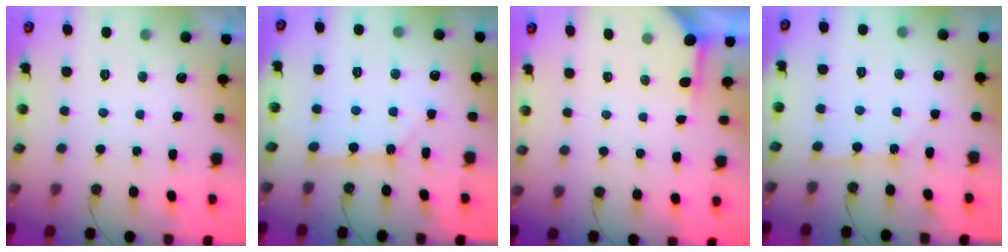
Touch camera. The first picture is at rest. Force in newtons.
{"total": 2.3, "press": 2.3, "slide": 0.2}
{"total": 3.8, "press": 3.8, "slide": 0.5}
{"total": 2.8, "press": 2.8, "slide": 0.3}